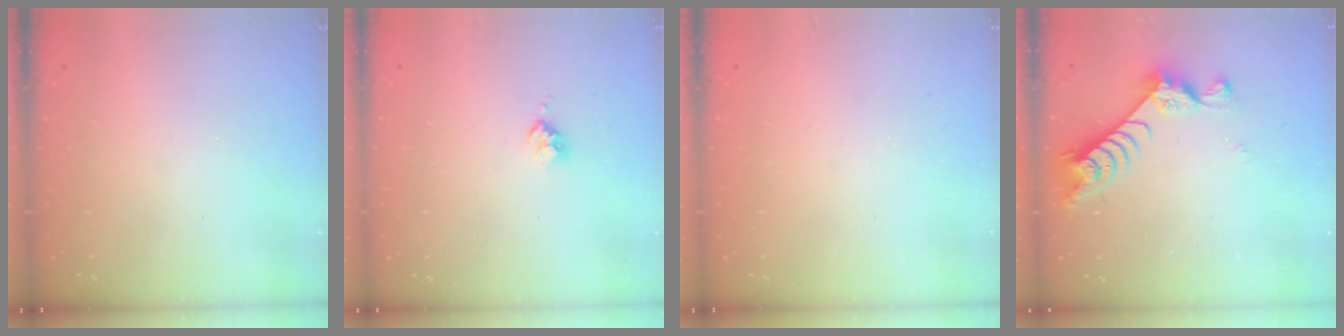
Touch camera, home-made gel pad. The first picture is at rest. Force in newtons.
{"total": 2.5, "press": 2.5, "slide": 0.3}
{"total": 0.0}
{"total": 7.2, "press": 7.2, "slide": 1.0}